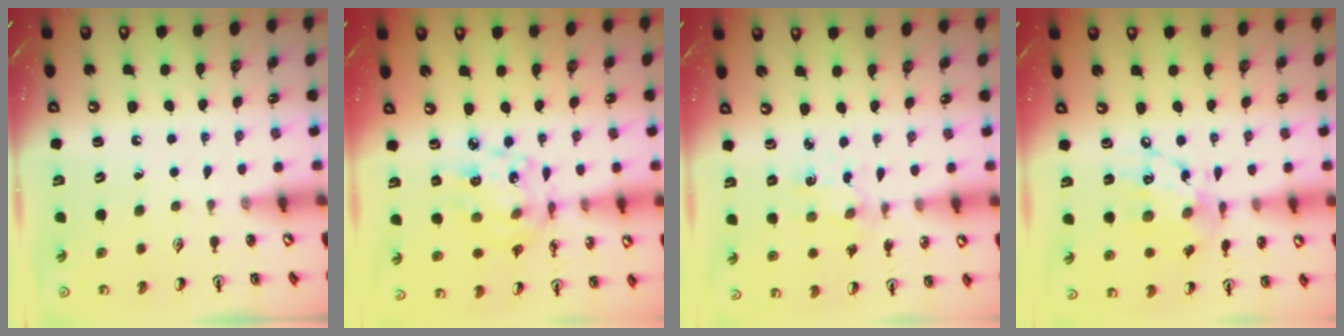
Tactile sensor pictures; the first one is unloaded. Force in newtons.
{"total": 12.9, "press": 12.4, "slide": 3.4}
{"total": 1.4, "press": 1.4, "slide": 0.3}
{"total": 13.2, "press": 13.2, "slide": 0.9}